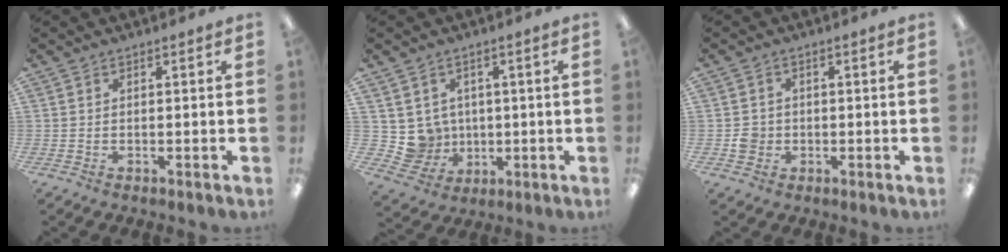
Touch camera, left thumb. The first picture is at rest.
{"total": 6.8, "force": [1.8, 6.6, 0.4], "torque": [-0.028, -0.009, 0.046]}
{"total": 3.4, "force": [-0.5, 3.2, 1.1], "torque": [-0.011, 0.003, -0.010]}